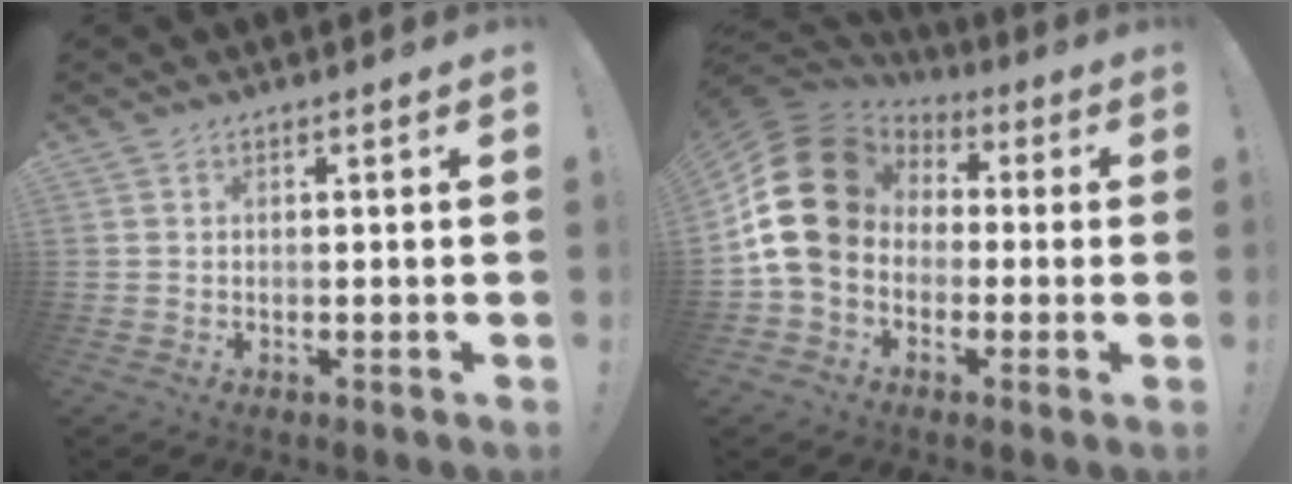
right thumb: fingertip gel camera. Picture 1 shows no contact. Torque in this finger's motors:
{"motor_torque": [2.35, 2.66, 1.88, -0.67, 0.40]}